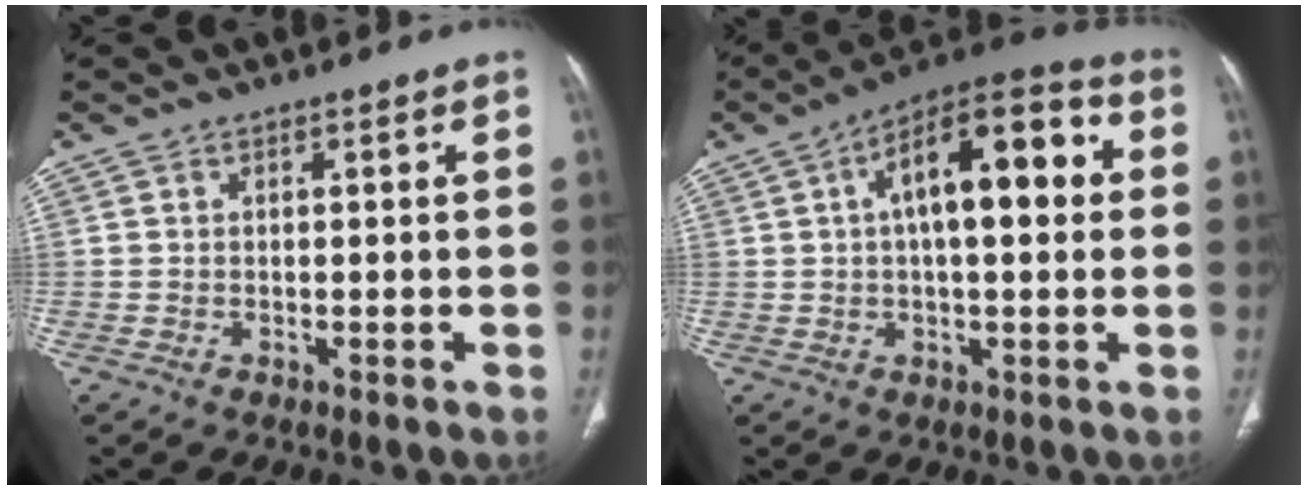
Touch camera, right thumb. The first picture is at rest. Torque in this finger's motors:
{"motor_torque": [0.76, 4.24, 1.22, 0.00, 0.15]}